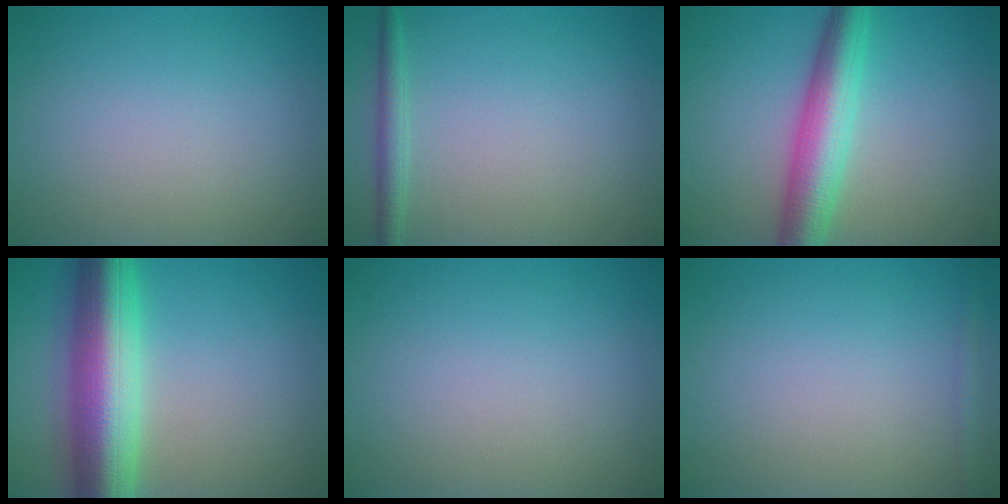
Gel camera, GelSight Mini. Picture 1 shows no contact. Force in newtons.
{"total": 1.7, "press": 1.7, "slide": 0.1}
{"total": 6.3, "press": 6.3, "slide": 0.0}
{"total": 10.5, "press": 10.5, "slide": 0.2}
{"total": 0.0}
{"total": 1.0, "press": 1.0, "slide": 0.1}